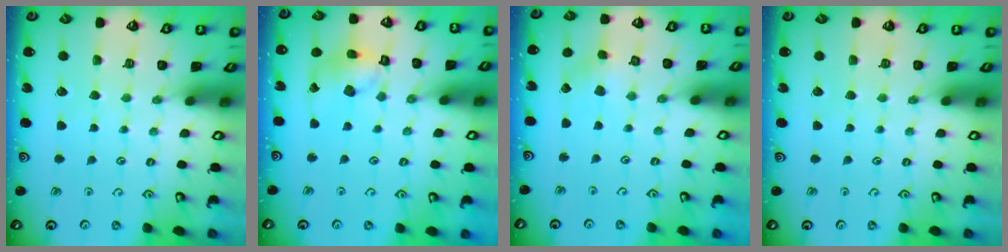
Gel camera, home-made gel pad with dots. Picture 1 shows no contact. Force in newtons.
{"total": 10.0, "press": 9.9, "slide": 1.0}
{"total": 2.1, "press": 2.1, "slide": 0.0}
{"total": 0.0}